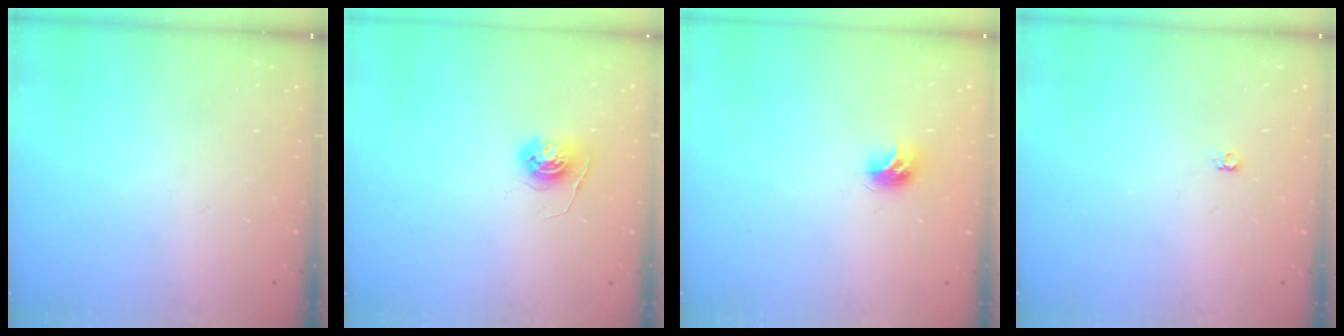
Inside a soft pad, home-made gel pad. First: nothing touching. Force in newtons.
{"total": 5.6, "press": 5.5, "slide": 0.6}
{"total": 7.5, "press": 7.5, "slide": 0.1}
{"total": 3.6, "press": 3.5, "slide": 0.6}